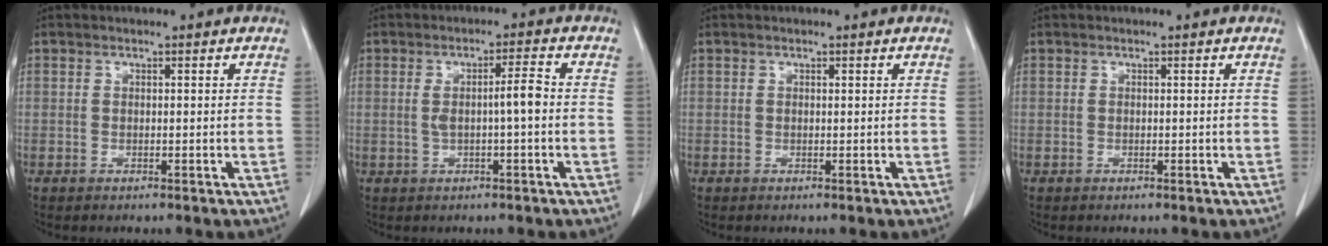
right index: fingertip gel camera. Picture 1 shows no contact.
{"total": 4.3, "force": [-0.2, 0.2, 4.3], "torque": [-0.078, 0.008, 0.000]}
{"total": 0.0}
{"total": 0.0}